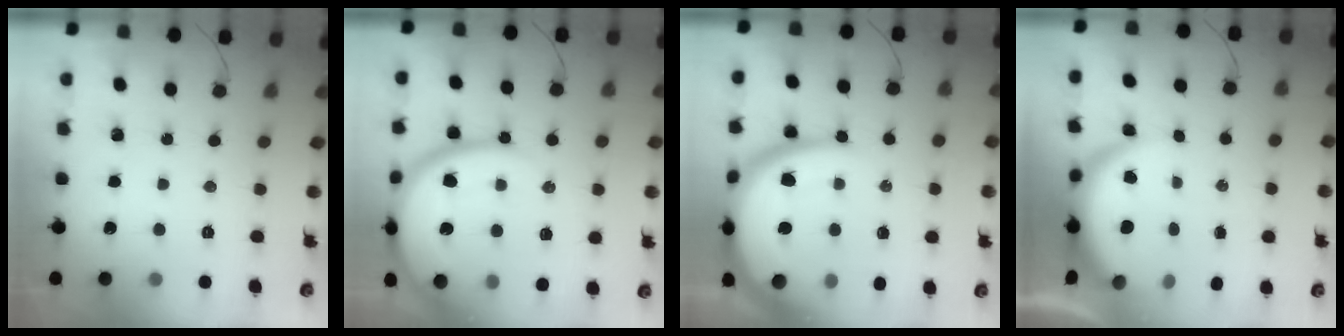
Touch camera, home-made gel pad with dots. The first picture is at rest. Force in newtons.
{"total": 19.5, "press": 19.4, "slide": 2.0}
{"total": 20.5, "press": 20.4, "slide": 2.1}
{"total": 7.6, "press": 7.5, "slide": 0.9}